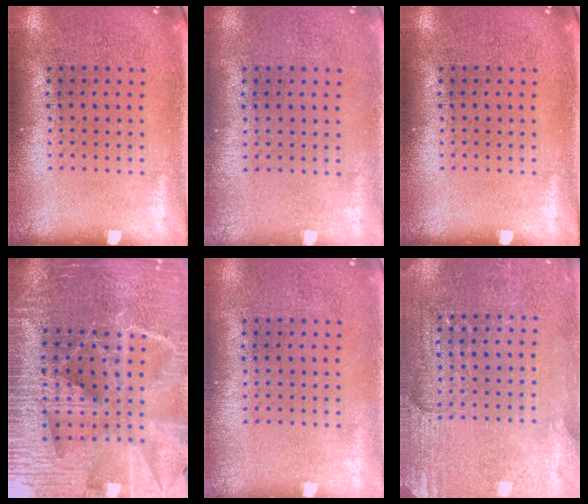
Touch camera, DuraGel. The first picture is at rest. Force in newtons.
{"total": 0.0}
{"total": 0.0}
{"total": 5.7, "press": 5.1, "slide": 2.6}
{"total": 0.0}
{"total": 2.9, "press": 2.9, "slide": 0.4}